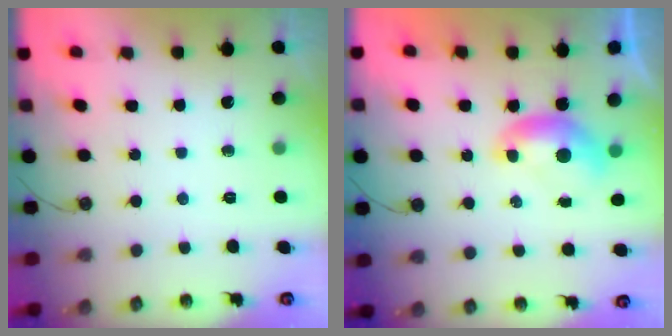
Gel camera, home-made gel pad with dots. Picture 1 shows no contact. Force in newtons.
{"total": 0.0}